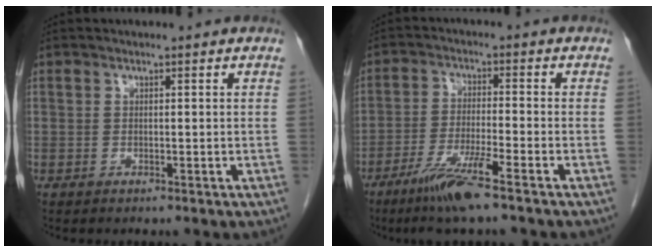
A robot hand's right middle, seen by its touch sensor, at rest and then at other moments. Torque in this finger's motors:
{"motor_torque": [1.37, -0.77, 0.61, 0.09]}